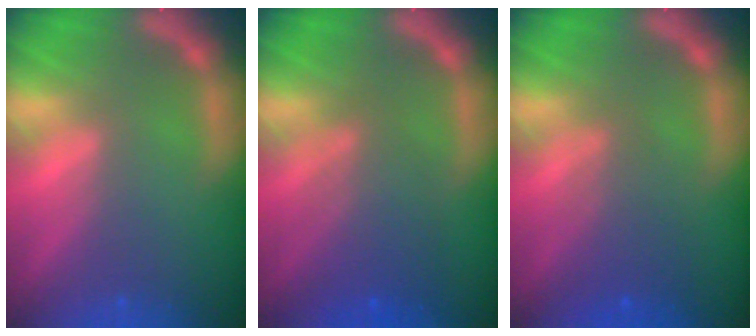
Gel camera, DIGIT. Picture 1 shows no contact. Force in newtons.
{"total": 5.1}
{"total": 3.6}